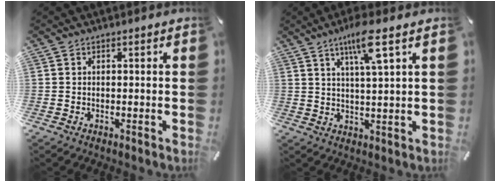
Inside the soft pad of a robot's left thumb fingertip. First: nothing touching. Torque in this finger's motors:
{"motor_torque": [1.50, 0.58, 1.07, -0.92, 0.08]}